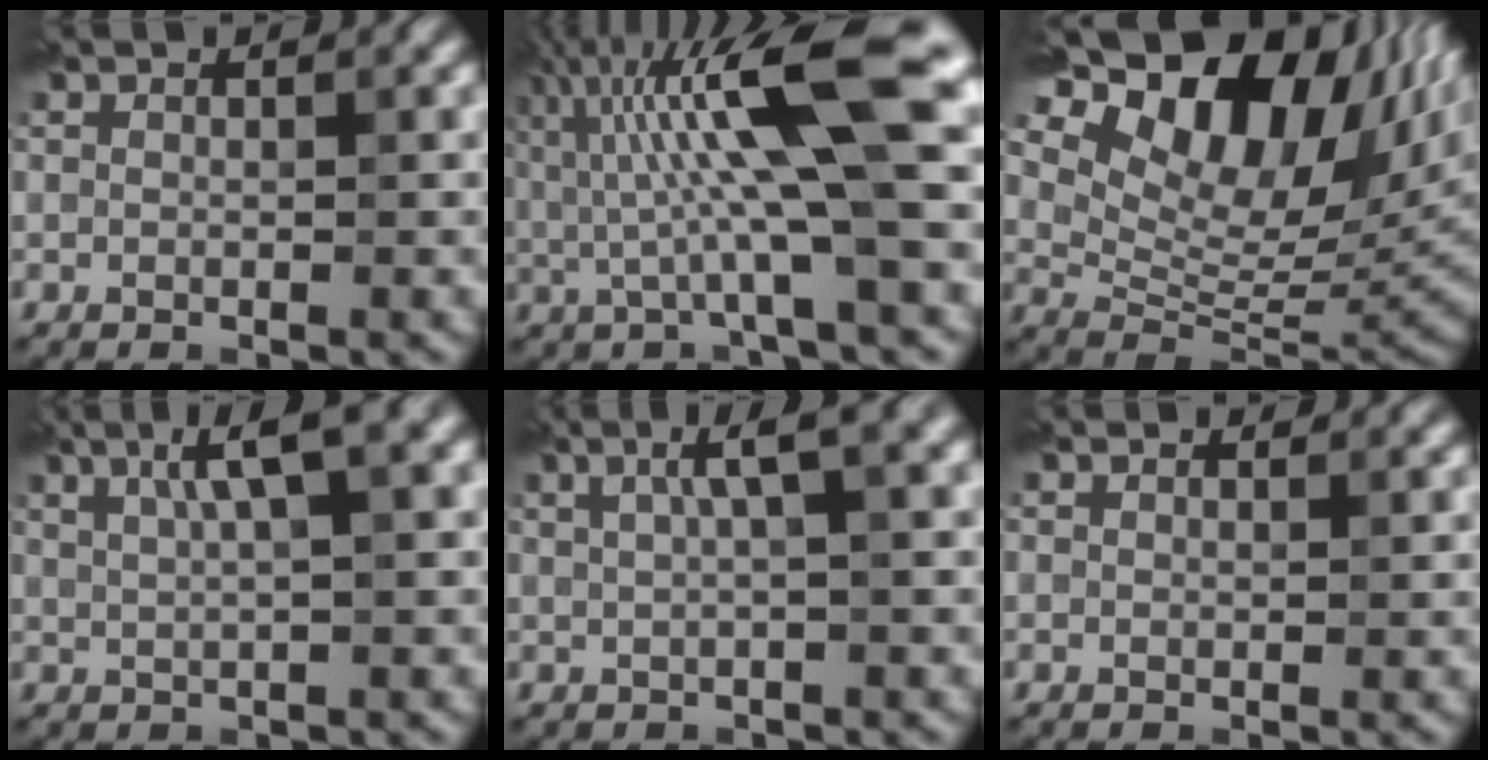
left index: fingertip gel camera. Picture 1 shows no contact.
{"total": 12.1, "force": [2.3, 2.5, 11.6], "torque": [-0.201, 0.014, 0.035]}
{"total": 16.6, "force": [8.3, 9.3, 11.0], "torque": [-0.195, 0.029, 0.154]}
{"total": 4.7, "force": [2.3, 0.8, 4.1], "torque": [-0.070, 0.011, 0.037]}
{"total": 3.6, "force": [1.5, 0.6, 3.2], "torque": [-0.049, 0.014, 0.023]}
{"total": 1.1, "force": [1.1, 0.3, 0.0], "torque": [-0.007, -0.004, 0.008]}